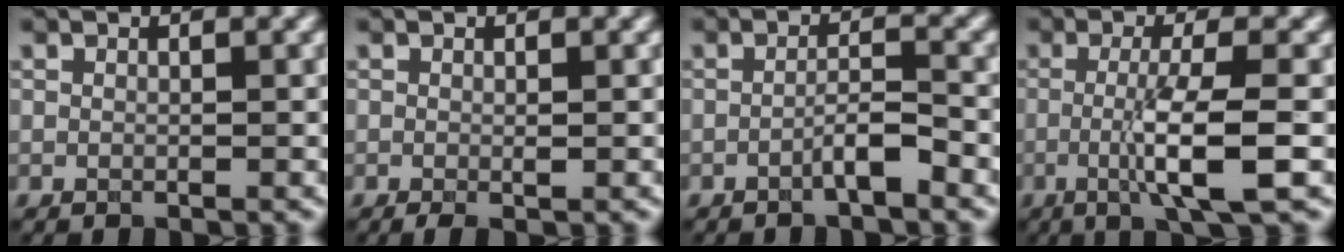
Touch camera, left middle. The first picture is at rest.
{"total": 1.0, "force": [-0.3, 0.2, 1.0], "torque": [-0.020, -0.003, -0.005]}
{"total": 2.1, "force": [-1.2, 0.2, 1.7], "torque": [-0.031, 0.010, -0.025]}
{"total": 5.7, "force": [-1.1, 0.9, 5.5], "torque": [-0.093, 0.001, -0.026]}